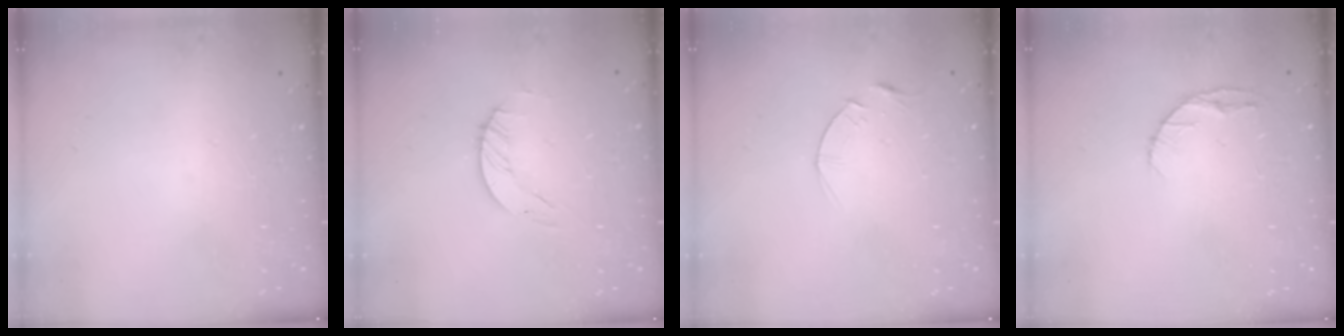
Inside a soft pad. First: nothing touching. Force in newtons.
{"total": 1.2, "press": 1.2, "slide": 0.2}
{"total": 3.1, "press": 3.1, "slide": 0.4}
{"total": 5.8, "press": 5.7, "slide": 0.8}